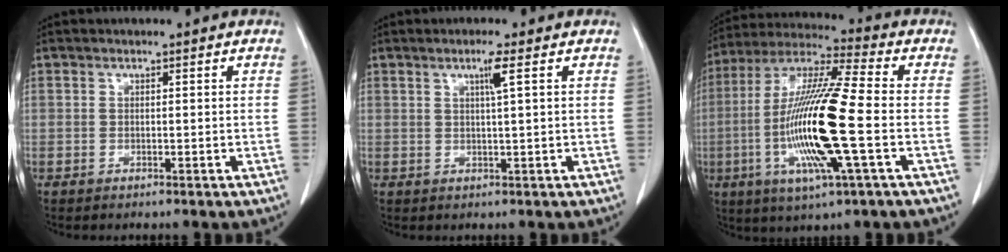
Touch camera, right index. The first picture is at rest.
{"total": 2.5, "force": [1.0, -0.6, 2.2], "torque": [-0.041, -0.003, 0.019]}
{"total": 18.5, "force": [-3.6, 1.0, 18.1], "torque": [-0.373, -0.013, -0.074]}